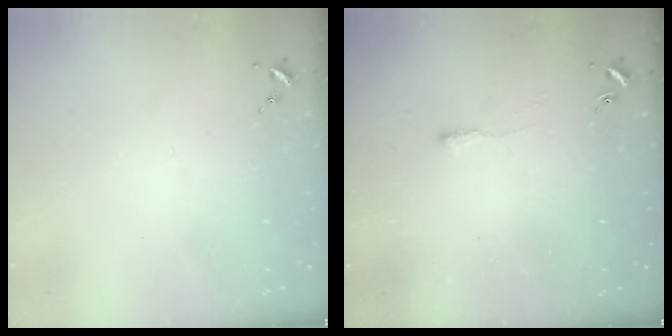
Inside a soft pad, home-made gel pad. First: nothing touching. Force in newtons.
{"total": 2.5, "press": 2.5, "slide": 0.5}